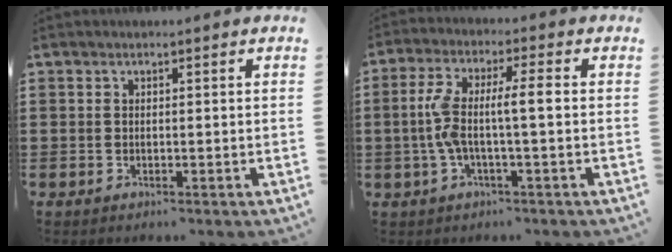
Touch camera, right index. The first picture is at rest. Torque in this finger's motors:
{"motor_torque": [1.19, -0.36, 0.41, 0.16]}